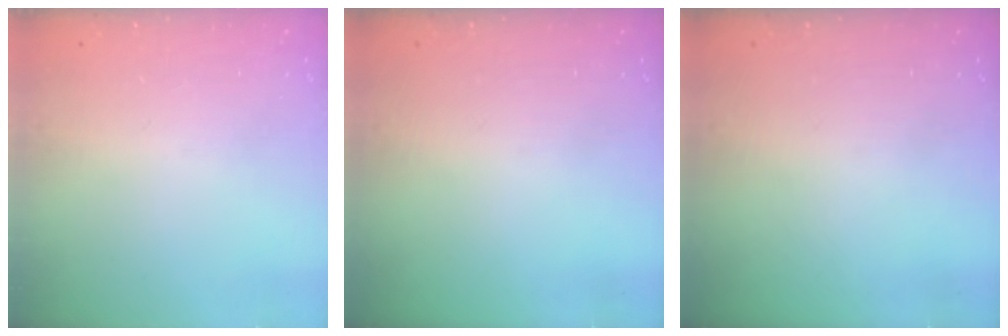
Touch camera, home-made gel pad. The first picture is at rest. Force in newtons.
{"total": 0.0}
{"total": 0.0}